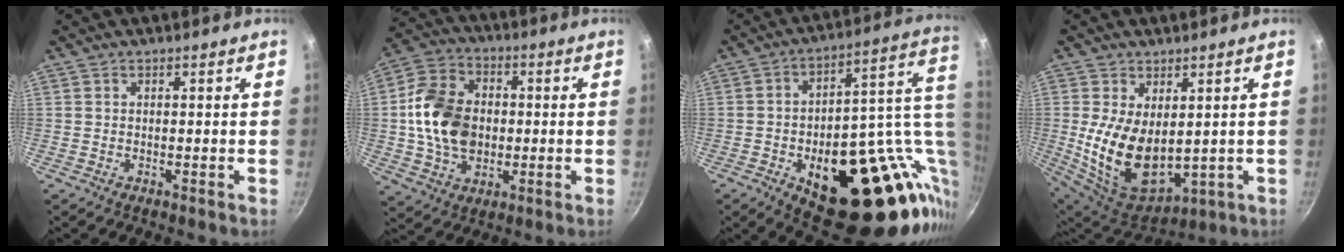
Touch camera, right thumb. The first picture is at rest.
{"total": 15.6, "force": [-0.1, 11.6, 10.5], "torque": [-0.169, 0.015, -0.007]}
{"total": 31.9, "force": [-6.0, 16.4, 26.7], "torque": [-0.298, 0.010, -0.065]}
{"total": 15.1, "force": [0.8, 9.1, 12.0], "torque": [-0.209, -0.033, 0.043]}